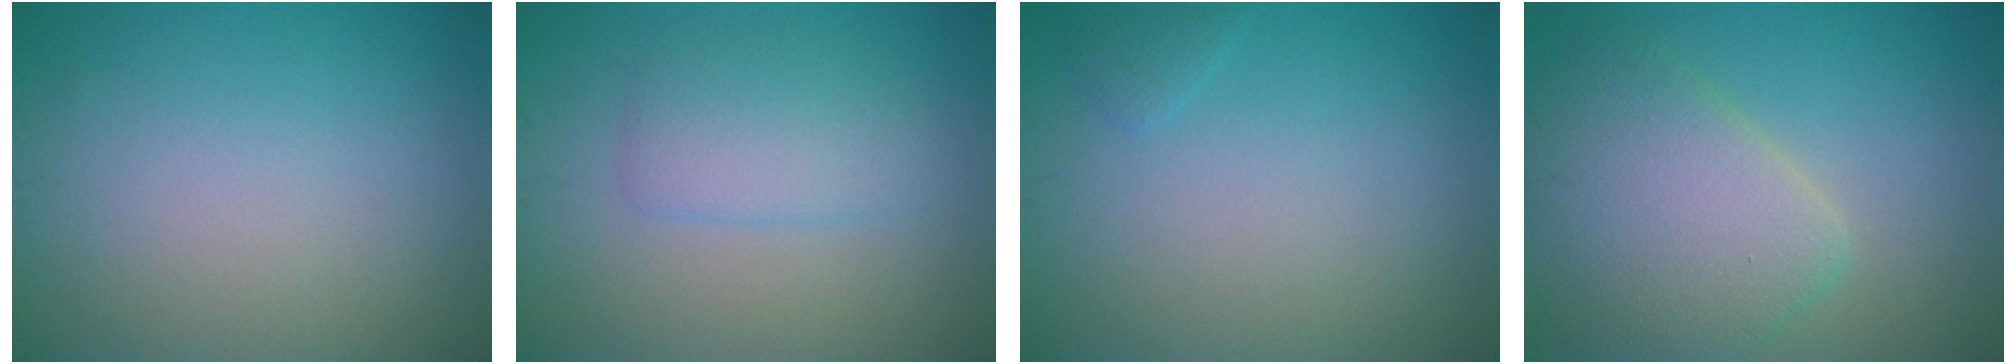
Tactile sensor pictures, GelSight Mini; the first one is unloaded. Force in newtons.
{"total": 3.0, "press": 3.0, "slide": 0.1}
{"total": 0.7, "press": 0.7, "slide": 0.1}
{"total": 6.8, "press": 6.8, "slide": 0.4}